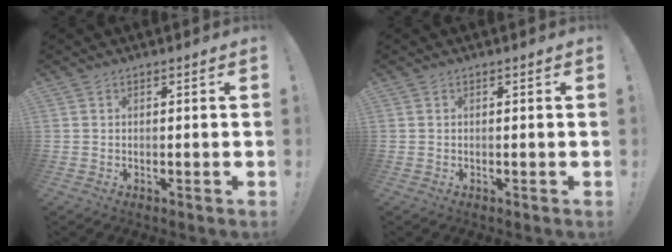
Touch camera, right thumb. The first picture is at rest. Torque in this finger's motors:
{"motor_torque": [-0.01, -0.01, 0.00, 0.00, 0.00]}